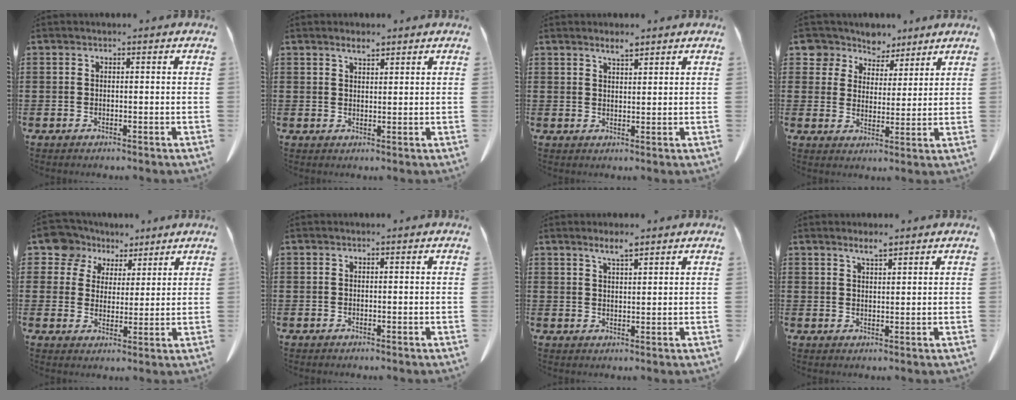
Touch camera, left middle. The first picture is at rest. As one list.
[{"total": 2.0, "force": [1.7, 0.5, 0.9], "torque": [-0.020, -0.001, 0.033]}, {"total": 2.4, "force": [2.0, 0.4, 1.2], "torque": [-0.027, 0.000, 0.038]}, {"total": 6.5, "force": [5.7, 3.2, 0.1], "torque": [-0.042, -0.029, 0.106]}, {"total": 7.6, "force": [5.8, 4.8, 1.2], "torque": [-0.059, -0.014, 0.109]}, {"total": 0.0}, {"total": 3.1, "force": [2.3, 0.4, 2.1], "torque": [-0.044, 0.002, 0.042]}, {"total": 2.5, "force": [2.0, 0.3, 1.4], "torque": [-0.031, 0.000, 0.037]}]